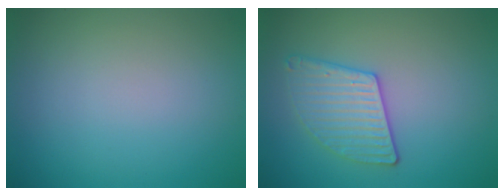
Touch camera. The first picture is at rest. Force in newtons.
{"total": 3.0, "press": 2.9, "slide": 0.4}